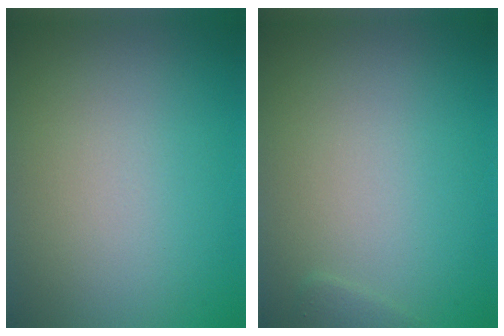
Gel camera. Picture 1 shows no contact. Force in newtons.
{"total": 0.5, "press": 0.5, "slide": 0.0}